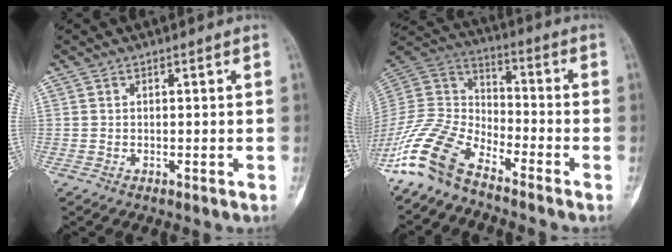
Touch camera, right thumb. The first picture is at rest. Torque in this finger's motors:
{"motor_torque": [0.43, 0.32, 1.45, -1.32, 0.16]}